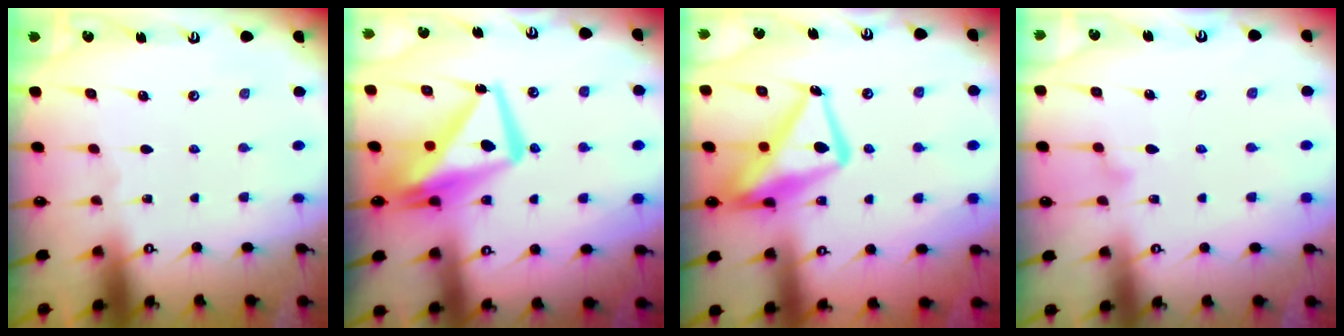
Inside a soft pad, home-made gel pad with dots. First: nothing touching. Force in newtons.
{"total": 12.7, "press": 12.6, "slide": 1.6}
{"total": 16.5, "press": 16.4, "slide": 1.4}
{"total": 8.4, "press": 8.4, "slide": 0.5}